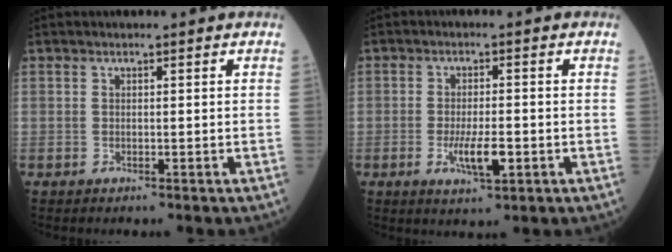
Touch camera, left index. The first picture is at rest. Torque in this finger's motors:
{"motor_torque": [1.06, 0.29, 0.45, 0.12]}